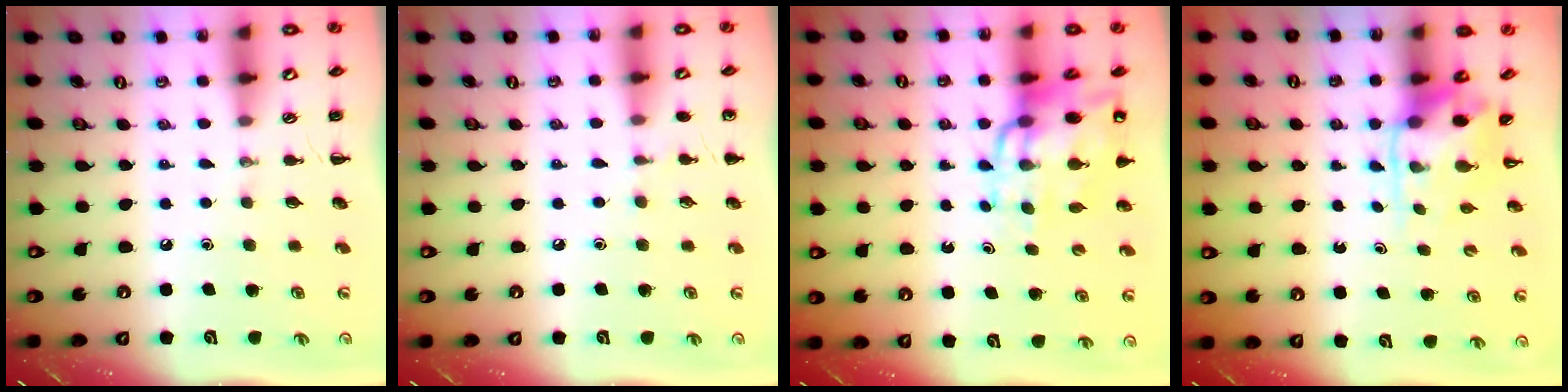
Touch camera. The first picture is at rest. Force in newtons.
{"total": 4.8, "press": 4.6, "slide": 1.4}
{"total": 14.1, "press": 13.6, "slide": 3.7}
{"total": 3.9, "press": 3.8, "slide": 0.8}